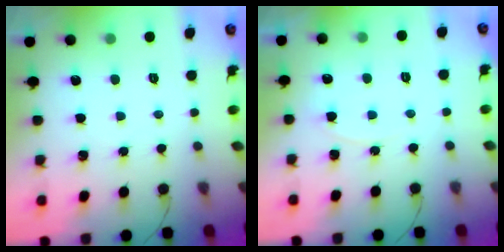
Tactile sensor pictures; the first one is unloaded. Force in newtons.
{"total": 3.3, "press": 3.3, "slide": 0.5}